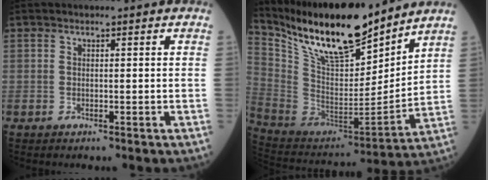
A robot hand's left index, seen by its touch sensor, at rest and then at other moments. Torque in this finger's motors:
{"motor_torque": [0.35, -0.42, 0.33, 0.10]}